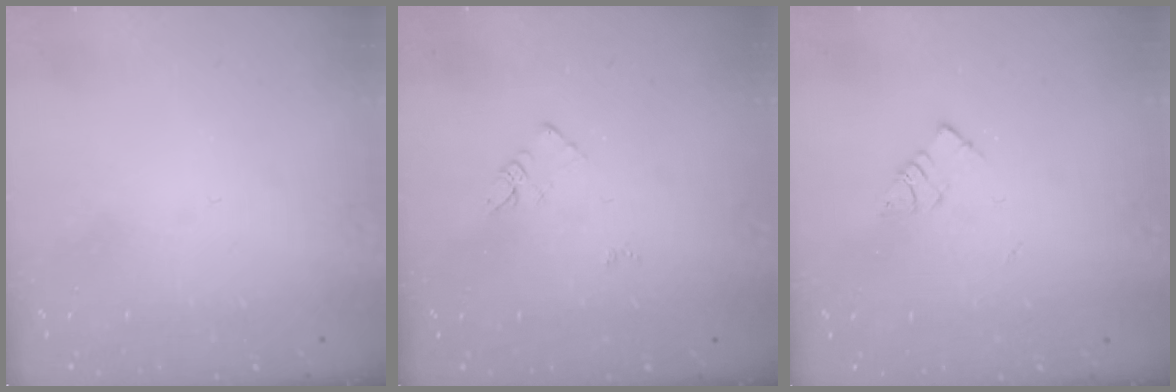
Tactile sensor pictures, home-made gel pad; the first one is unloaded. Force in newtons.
{"total": 3.8, "press": 3.8, "slide": 0.4}
{"total": 5.1, "press": 5.1, "slide": 0.2}